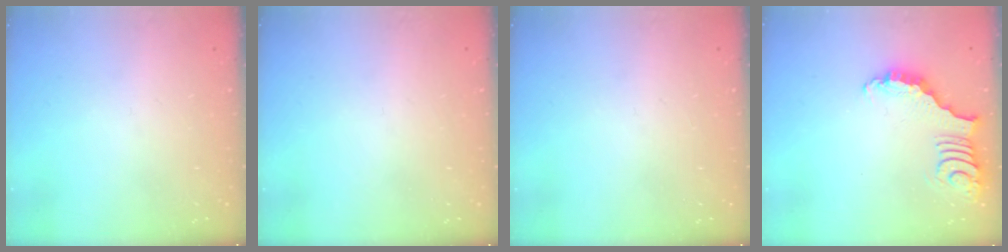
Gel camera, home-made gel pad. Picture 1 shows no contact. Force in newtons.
{"total": 0.0}
{"total": 0.0}
{"total": 3.5, "press": 3.5, "slide": 0.7}